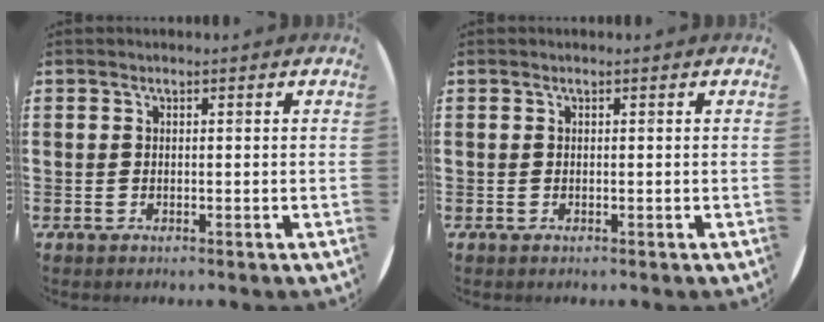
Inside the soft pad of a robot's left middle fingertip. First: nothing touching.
{"total": 0.0}